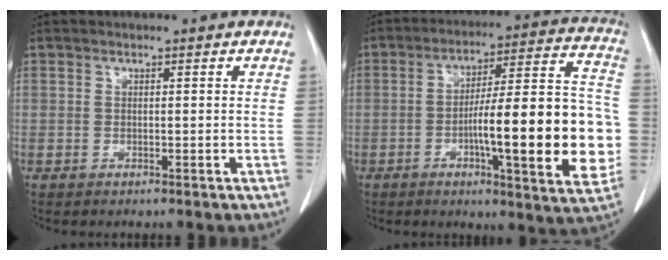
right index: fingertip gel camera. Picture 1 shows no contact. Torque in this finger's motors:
{"motor_torque": [1.75, -0.39, 1.05, 0.17]}